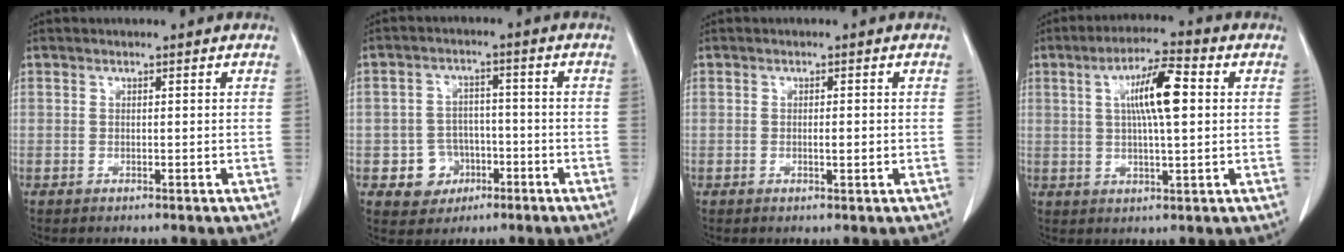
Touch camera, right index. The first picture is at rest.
{"total": 5.7, "force": [-2.2, 5.1, 1.1], "torque": [-0.013, 0.012, -0.026]}
{"total": 1.4, "force": [-0.2, 0.3, 1.4], "torque": [-0.024, 0.001, -0.001]}
{"total": 8.9, "force": [1.9, 1.3, 8.6], "torque": [-0.155, 0.013, 0.031]}